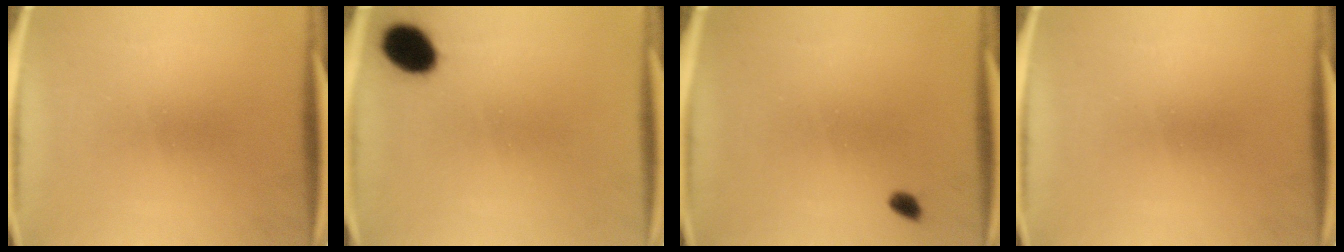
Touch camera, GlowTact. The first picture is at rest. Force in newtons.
{"total": 7.8}
{"total": 1.3}
{"total": 0.0}